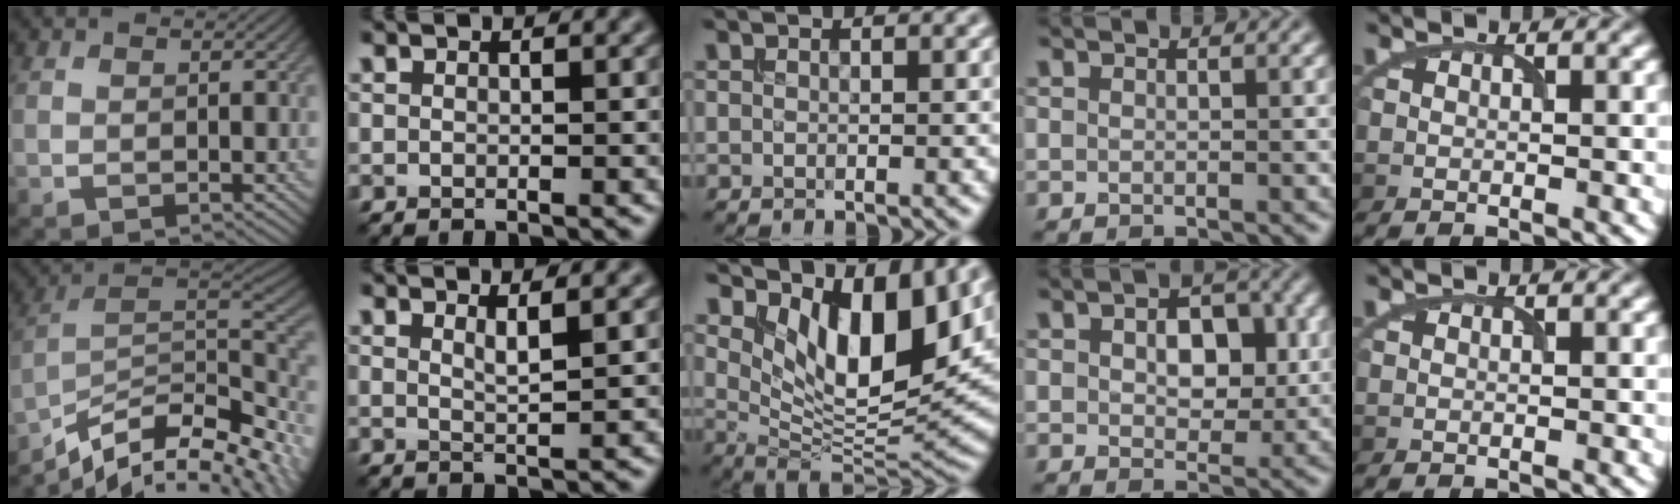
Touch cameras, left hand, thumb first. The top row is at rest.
{"thumb": {"total": 13.4, "force": [-8.0, 5.7, 9.1], "torque": [-0.190, -0.009, -0.126]}, "index": {"total": 1.7, "force": [0.9, 0.4, 1.3], "torque": [-0.012, 0.000, 0.010]}, "middle": {"total": 9.8, "force": [4.4, 4.4, 7.6], "torque": [-0.122, -0.017, 0.076]}, "ring": {"total": 5.1, "force": [0.8, 3.2, 4.0], "torque": [-0.063, -0.001, 0.010]}}